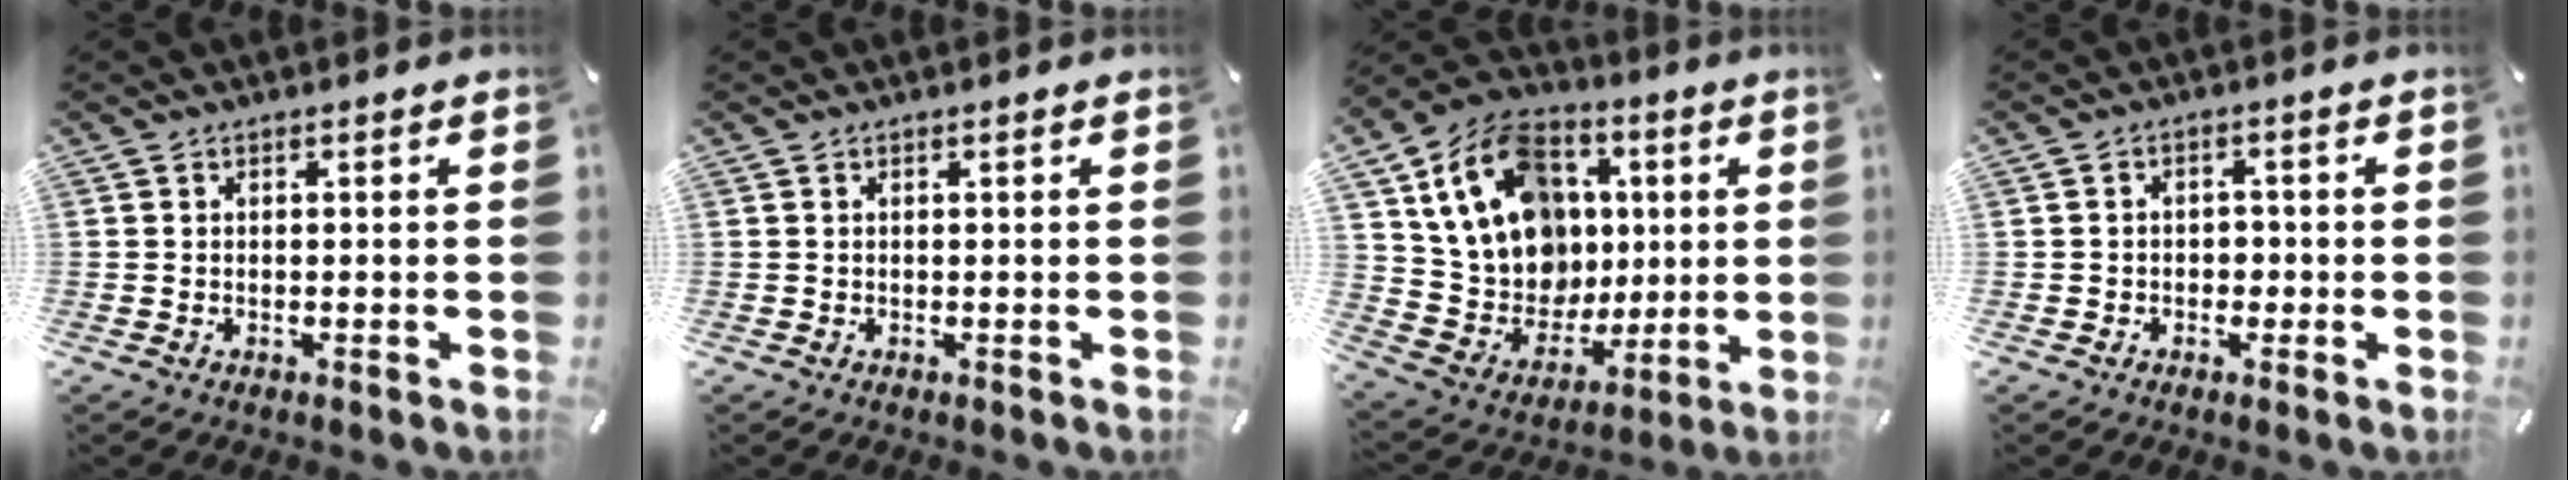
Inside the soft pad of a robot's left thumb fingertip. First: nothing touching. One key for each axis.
{"total": 0.0}
{"total": 19.3, "fx": 5.5, "fy": 15.9, "fz": 9.5, "tx": -0.169, "ty": -0.030, "tz": 0.115}
{"total": 2.7, "fx": -0.7, "fy": 2.3, "fz": 1.3, "tx": -0.025, "ty": 0.006, "tz": -0.017}